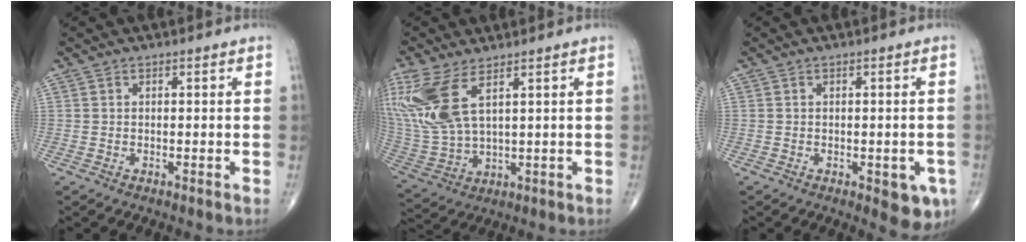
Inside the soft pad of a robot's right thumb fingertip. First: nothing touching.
{"total": 15.8, "force": [6.9, 6.7, 12.5], "torque": [-0.309, -0.022, 0.151]}
{"total": 5.5, "force": [-2.0, 2.4, 4.6], "torque": [-0.032, -0.001, -0.019]}